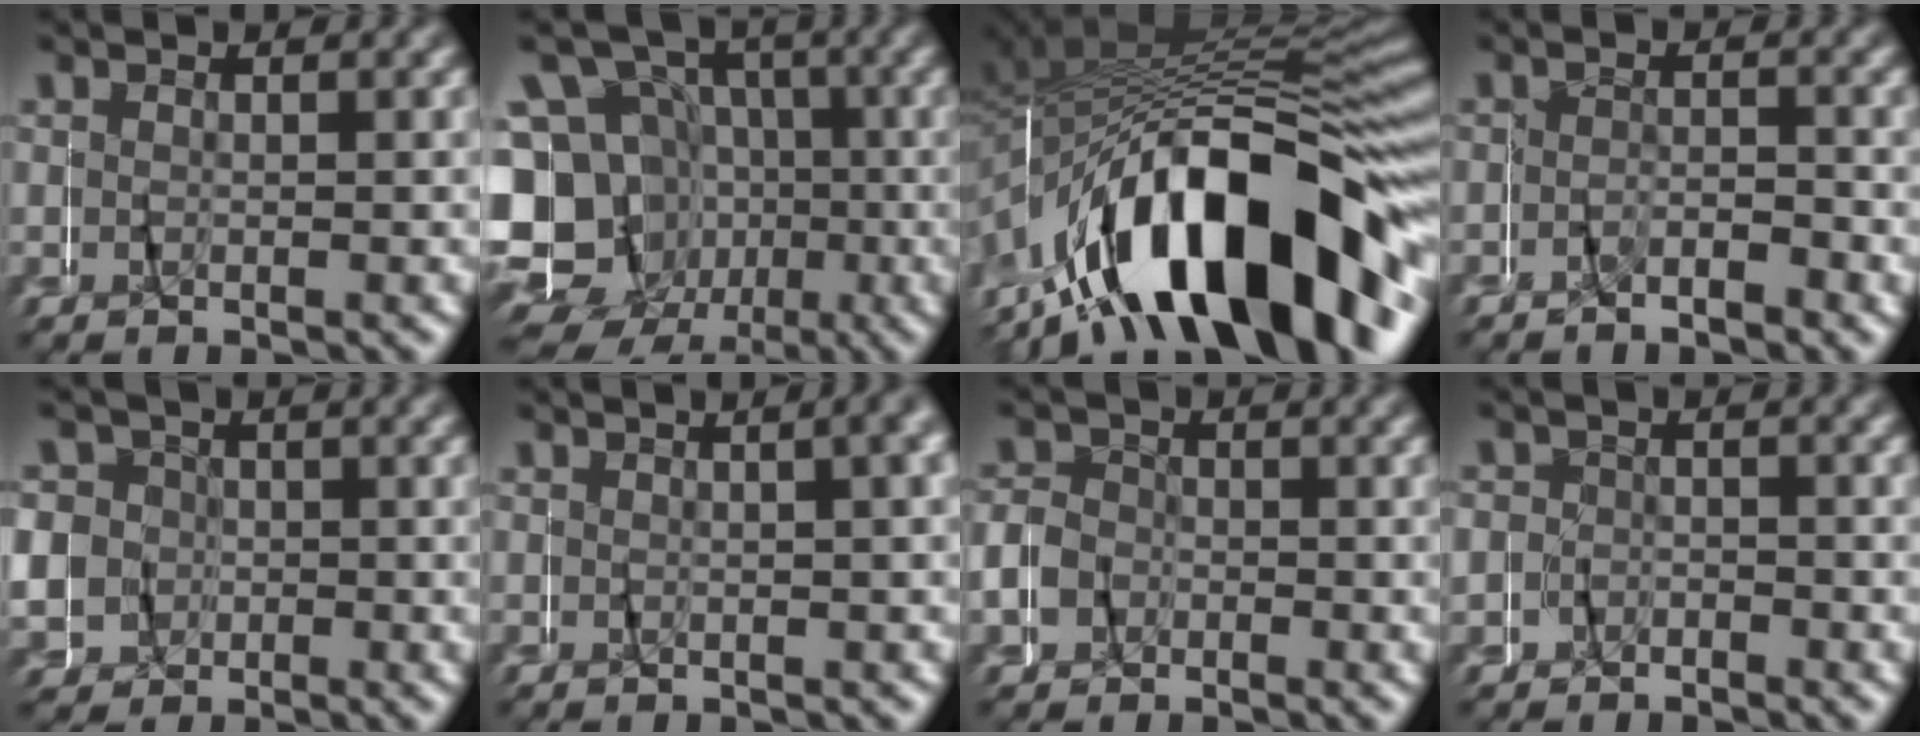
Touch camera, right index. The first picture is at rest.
{"total": 16.5, "force": [-2.8, 15.1, 6.2], "torque": [-0.148, -0.056, -0.049]}
{"total": 16.1, "force": [-7.3, 7.3, 12.3], "torque": [-0.201, 0.003, -0.101]}
{"total": 2.4, "force": [-2.1, 1.1, 0.4], "torque": [-0.011, 0.009, -0.047]}
{"total": 7.7, "force": [1.1, 7.3, 2.3], "torque": [-0.056, 0.002, 0.011]}
{"total": 1.3, "force": [0.2, -0.4, 1.3], "torque": [-0.015, 0.011, 0.005]}
{"total": 3.8, "force": [-0.8, 3.7, 0.9], "torque": [-0.024, 0.007, -0.023]}
{"total": 2.0, "force": [0.0, 2.0, -0.1], "torque": [-0.008, 0.015, -0.012]}